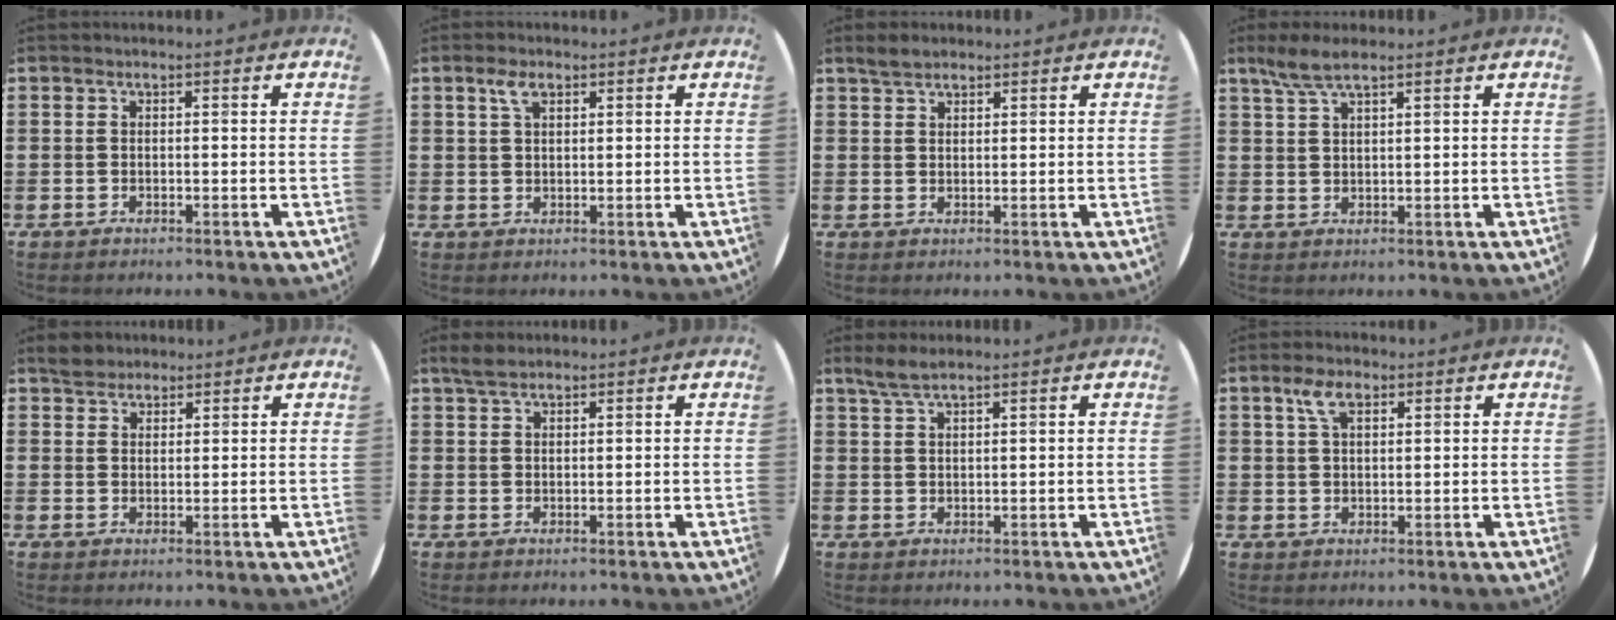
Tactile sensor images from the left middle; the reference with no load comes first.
{"total": 2.7, "force": [1.6, 1.3, 1.7], "torque": [-0.031, 0.004, 0.028]}
{"total": 2.3, "force": [2.0, 0.9, 0.5], "torque": [-0.006, 0.003, 0.038]}
{"total": 4.3, "force": [3.2, 0.9, 2.7], "torque": [-0.059, 0.002, 0.058]}
{"total": 2.7, "force": [2.5, 1.1, -0.1], "torque": [0.002, 0.003, 0.049]}
{"total": 2.3, "force": [2.0, 0.7, 0.9], "torque": [-0.023, 0.006, 0.037]}
{"total": 2.9, "force": [2.3, 0.5, 1.6], "torque": [-0.036, 0.004, 0.042]}
{"total": 3.8, "force": [2.3, 1.9, 2.4], "torque": [-0.055, 0.009, 0.041]}